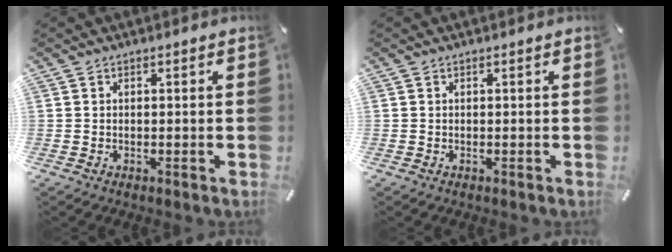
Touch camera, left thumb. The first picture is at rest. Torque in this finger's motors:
{"motor_torque": [0.00, 0.00, -0.03, -0.03, 0.00]}